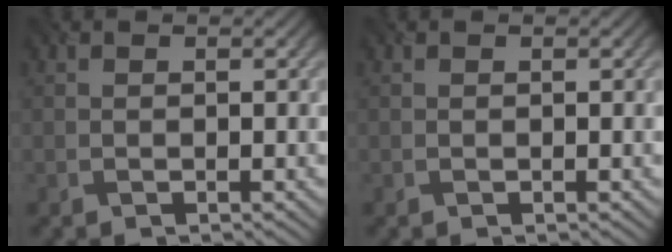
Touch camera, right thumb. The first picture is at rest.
{"total": 0.0}